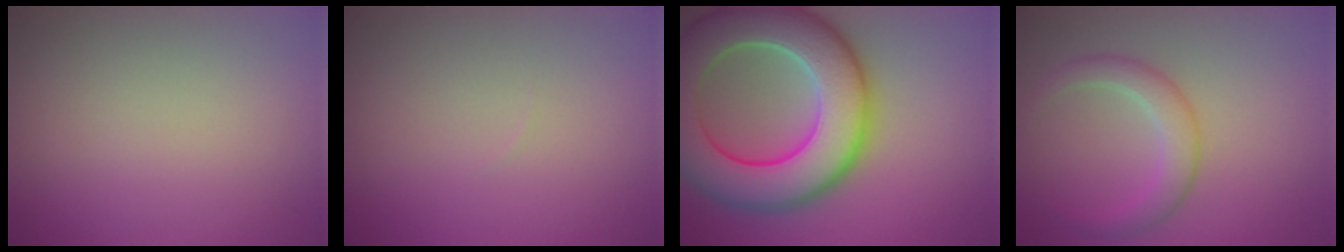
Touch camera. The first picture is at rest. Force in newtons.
{"total": 0.0}
{"total": 12.2, "press": 12.1, "slide": 0.6}
{"total": 2.8, "press": 2.8, "slide": 0.2}